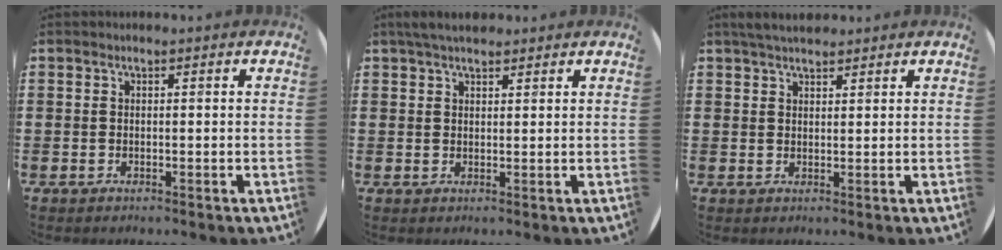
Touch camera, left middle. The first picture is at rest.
{"total": 2.9, "force": [2.6, 0.9, 1.2], "torque": [-0.027, 0.004, 0.047]}
{"total": 2.9, "force": [2.7, 0.7, 0.8], "torque": [-0.021, 0.000, 0.050]}